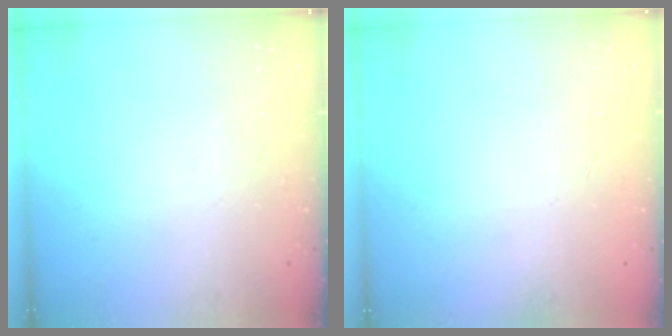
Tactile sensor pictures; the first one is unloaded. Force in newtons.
{"total": 0.0}